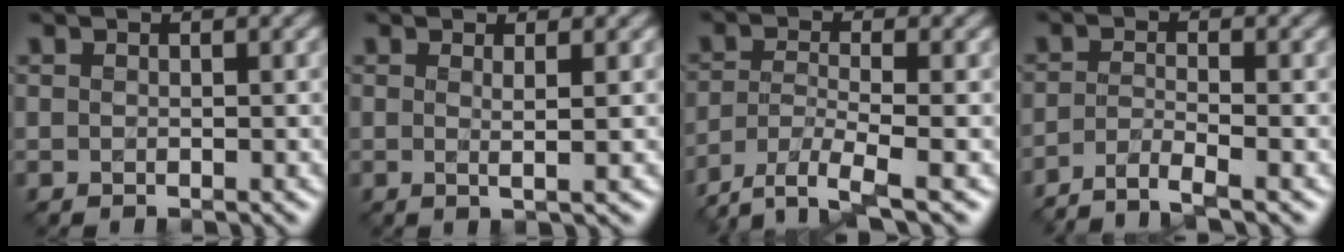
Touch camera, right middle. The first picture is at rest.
{"total": 1.4, "force": [0.2, 0.2, 1.3], "torque": [-0.022, 0.001, -0.002]}
{"total": 5.1, "force": [-3.8, 1.2, 3.3], "torque": [-0.068, -0.014, -0.077]}
{"total": 3.1, "force": [-2.4, 0.5, 1.8], "torque": [-0.027, -0.001, -0.060]}